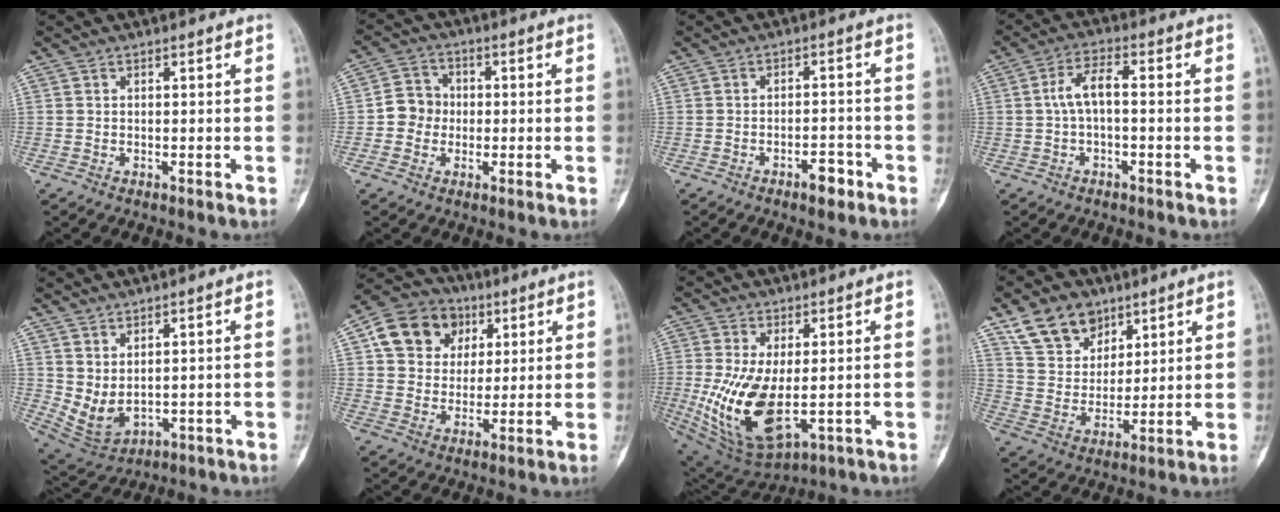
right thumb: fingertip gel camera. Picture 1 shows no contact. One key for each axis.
{"total": 5.7, "fx": -0.7, "fy": 5.3, "fz": 2.0, "tx": -0.009, "ty": 0.016, "tz": -0.023}
{"total": 4.1, "fx": -2.5, "fy": 1.8, "fz": 2.8, "tx": -0.032, "ty": 0.020, "tz": -0.036}
{"total": 5.2, "fx": -0.3, "fy": 2.1, "fz": 4.7, "tx": -0.093, "ty": 0.022, "tz": -0.012}
{"total": 6.8, "fx": 1.2, "fy": 4.1, "fz": 5.4, "tx": -0.091, "ty": -0.016, "tz": 0.048}
{"total": 13.1, "fx": 4.8, "fy": 11.0, "fz": 5.3, "tx": -0.062, "ty": 0.000, "tz": 0.080}
{"total": 15.0, "fx": -1.4, "fy": 7.6, "fz": 12.9, "tx": -0.249, "ty": -0.018, "tz": -0.002}
{"total": 12.1, "fx": 7.7, "fy": 8.1, "fz": 4.6, "tx": -0.054, "ty": -0.033, "tz": 0.148}